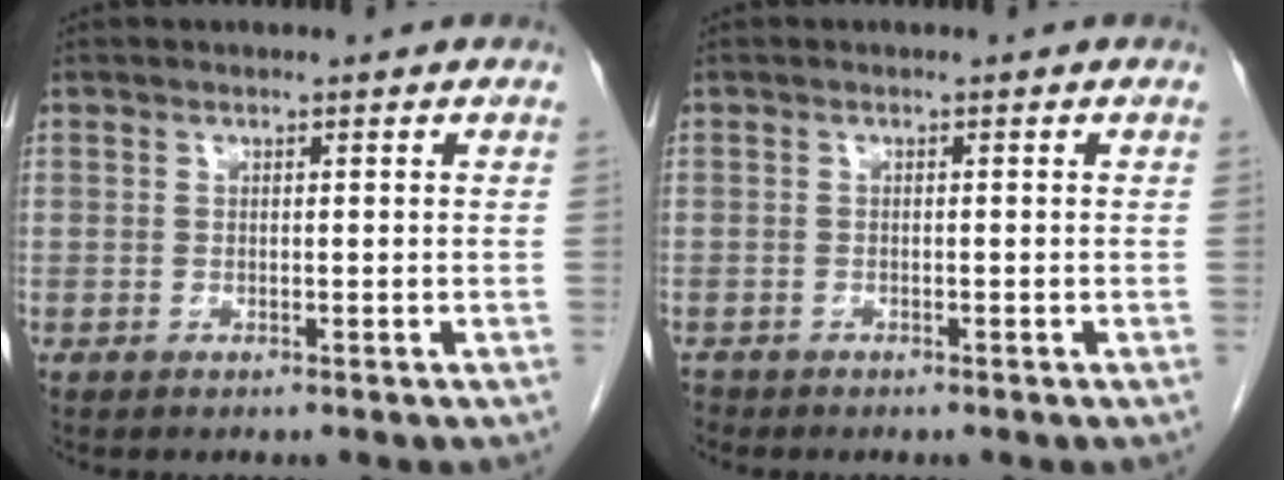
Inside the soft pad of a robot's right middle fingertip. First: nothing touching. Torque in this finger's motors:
{"motor_torque": [0.45, -1.12, -0.01, 0.01]}